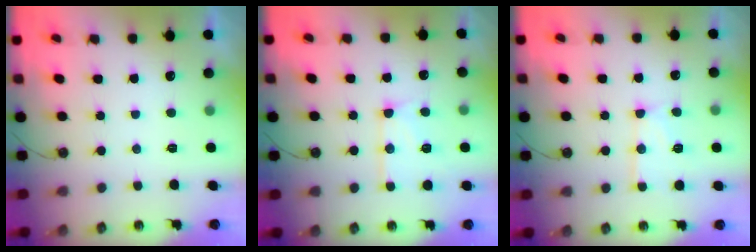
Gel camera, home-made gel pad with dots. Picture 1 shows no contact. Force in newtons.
{"total": 11.1, "press": 11.1, "slide": 0.8}
{"total": 13.8, "press": 13.7, "slide": 1.2}